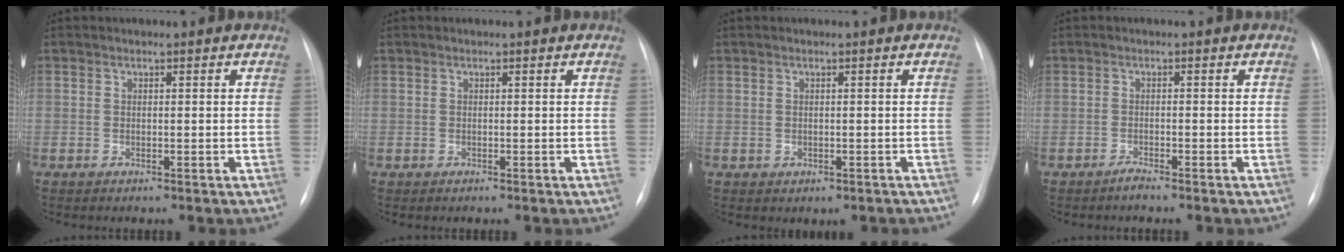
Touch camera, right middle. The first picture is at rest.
{"total": 0.0}
{"total": 1.1, "force": [-0.5, 0.8, 0.5], "torque": [-0.011, 0.006, 0.002]}
{"total": 1.1, "force": [-1.0, -0.2, 0.4], "torque": [-0.013, -0.003, -0.019]}